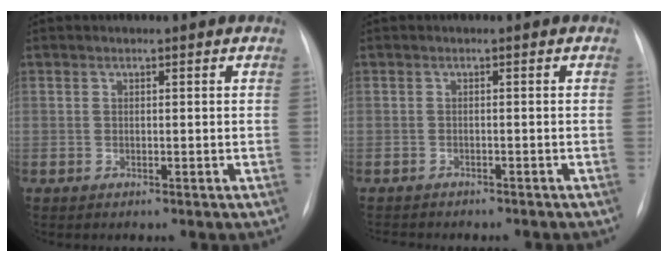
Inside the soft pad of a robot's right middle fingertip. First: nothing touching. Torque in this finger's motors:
{"motor_torque": [0.66, -0.64, 0.12, 0.06]}